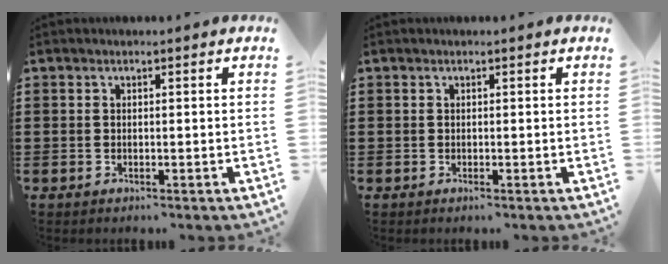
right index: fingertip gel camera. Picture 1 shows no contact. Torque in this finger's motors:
{"motor_torque": [0.28, -0.19, 0.02, 0.05]}